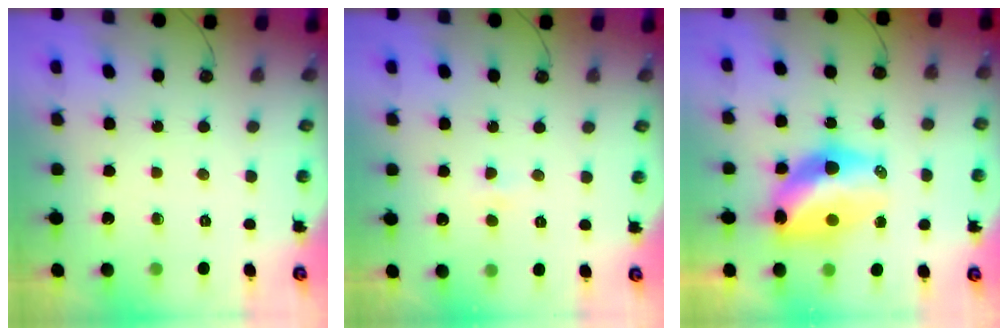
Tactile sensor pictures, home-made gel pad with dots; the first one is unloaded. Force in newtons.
{"total": 3.0, "press": 2.9, "slide": 0.6}
{"total": 15.0, "press": 14.2, "slide": 4.6}